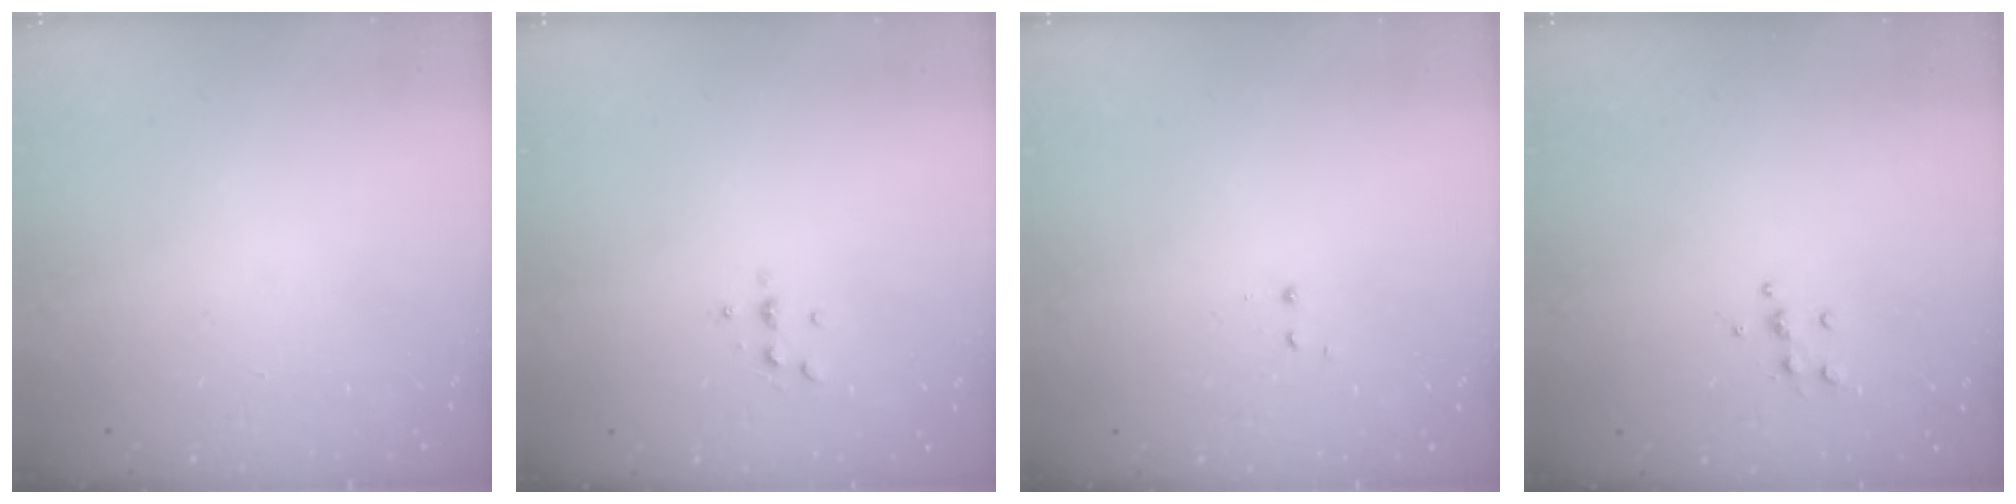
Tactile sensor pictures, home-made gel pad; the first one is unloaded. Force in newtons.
{"total": 3.1, "press": 3.1, "slide": 0.5}
{"total": 1.2, "press": 1.1, "slide": 0.5}
{"total": 5.2, "press": 5.0, "slide": 1.1}